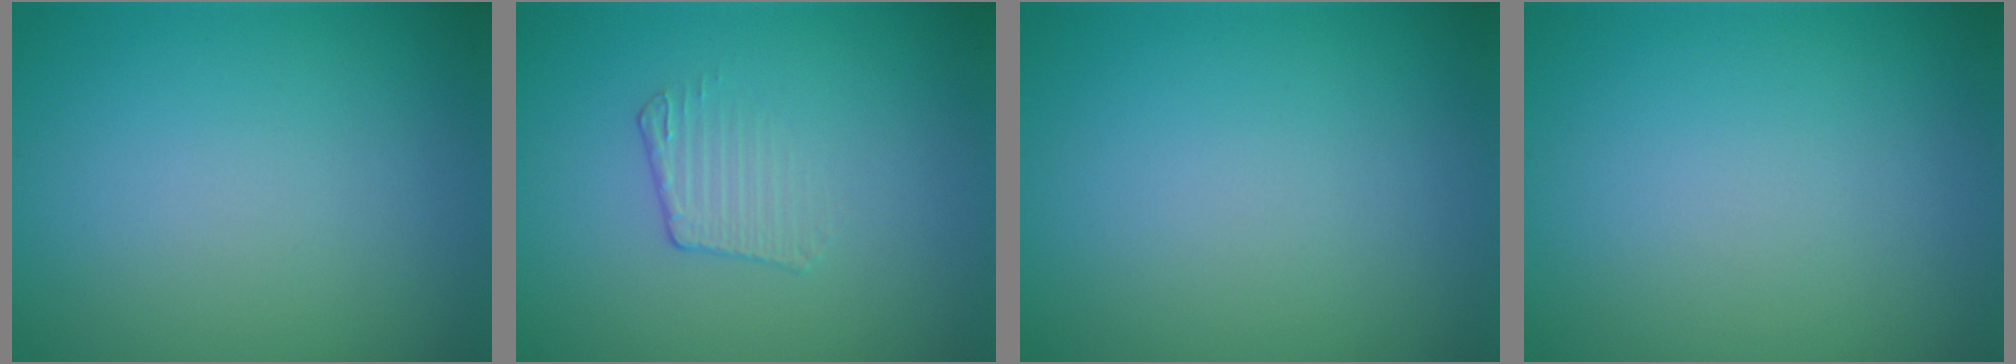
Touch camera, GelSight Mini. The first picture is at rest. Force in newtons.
{"total": 1.5, "press": 0.7, "slide": 1.4}
{"total": 0.0}
{"total": 0.0}